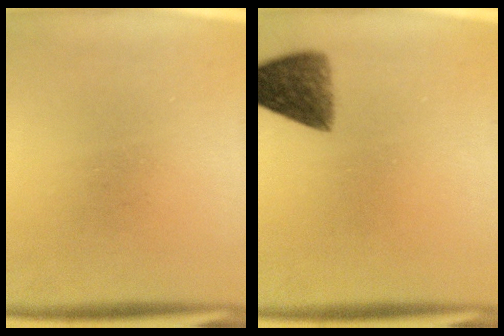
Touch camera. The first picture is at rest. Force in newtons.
{"total": 6.7}